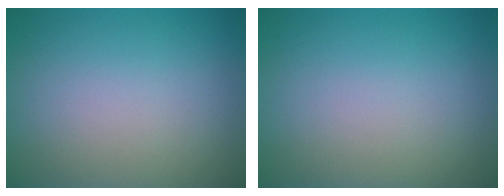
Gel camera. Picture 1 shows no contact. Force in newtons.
{"total": 0.0}